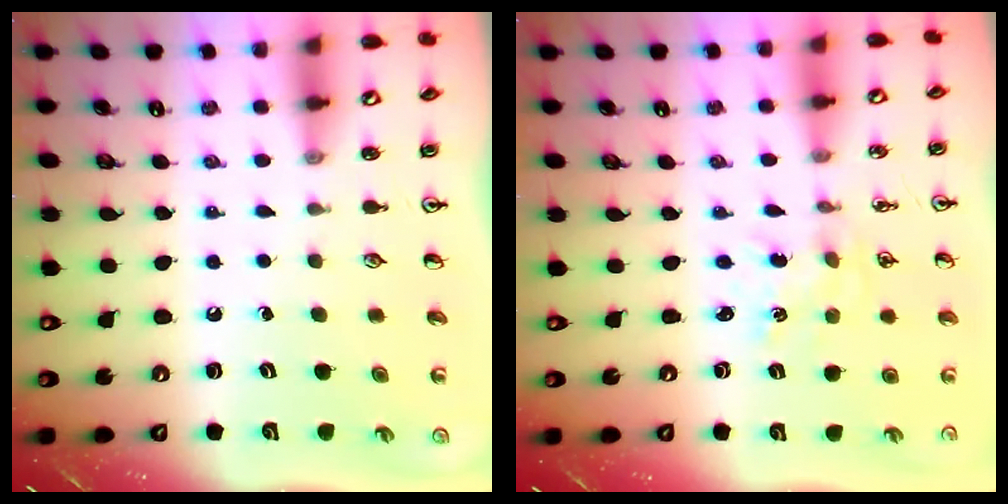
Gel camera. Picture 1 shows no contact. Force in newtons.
{"total": 0.8, "press": 0.8, "slide": 0.2}